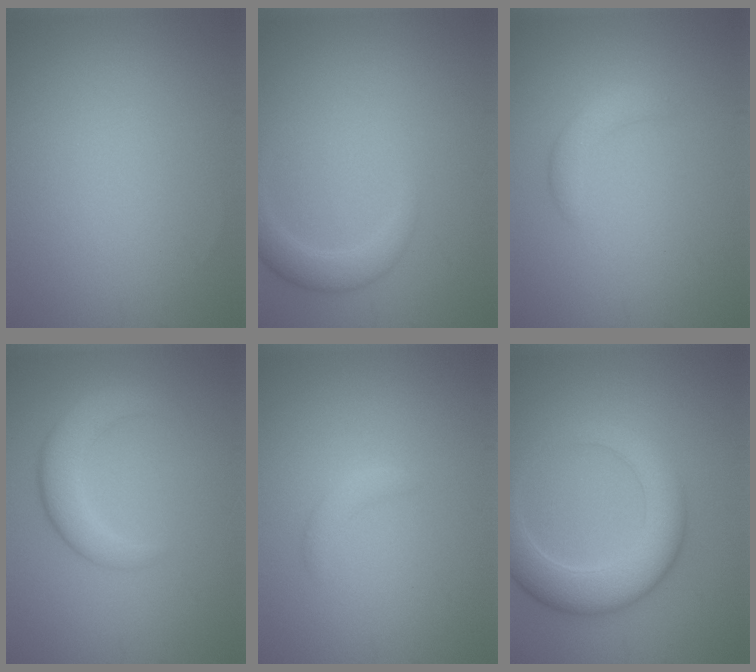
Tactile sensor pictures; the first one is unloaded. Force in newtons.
{"total": 2.4, "press": 2.4, "slide": 0.2}
{"total": 1.8, "press": 1.8, "slide": 0.0}
{"total": 4.1, "press": 4.1, "slide": 0.4}
{"total": 1.2, "press": 1.2, "slide": 0.1}
{"total": 6.4, "press": 6.4, "slide": 0.3}